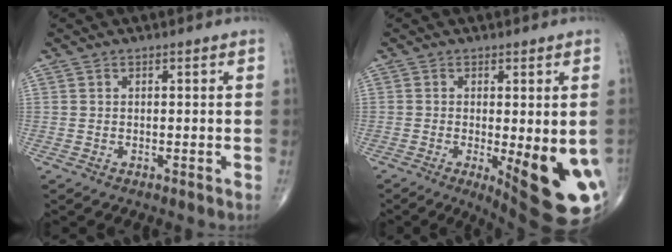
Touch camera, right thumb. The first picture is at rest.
{"total": 17.2, "force": [-4.9, 5.7, 15.5], "torque": [-0.146, -0.021, -0.046]}